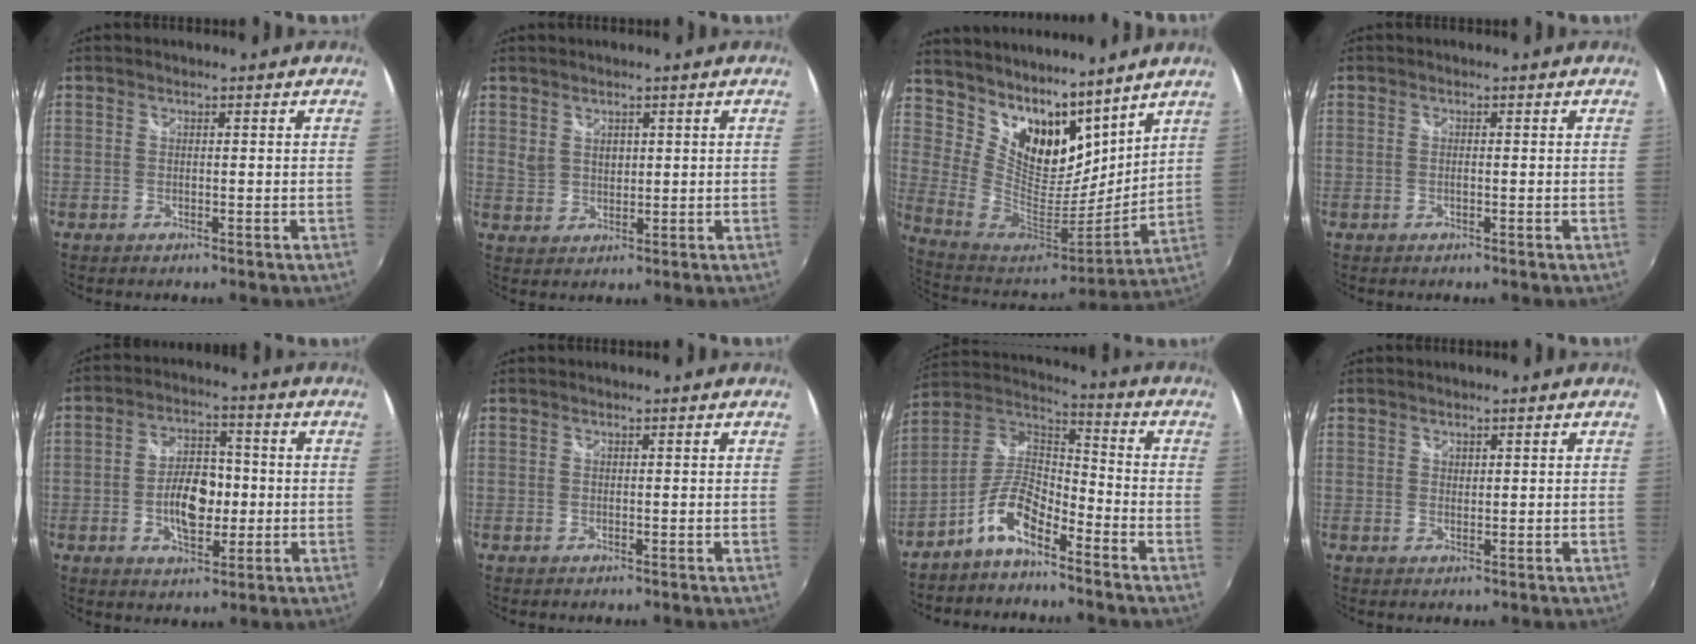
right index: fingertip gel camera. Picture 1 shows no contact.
{"total": 3.2, "force": [1.6, 2.3, 1.4], "torque": [-0.018, 0.001, 0.033]}
{"total": 19.6, "force": [14.1, 10.4, 8.8], "torque": [-0.201, -0.006, 0.270]}
{"total": 0.8, "force": [-0.2, 0.1, 0.7], "torque": [-0.015, 0.002, -0.005]}
{"total": 9.8, "force": [-1.6, 5.3, 8.1], "torque": [-0.146, 0.013, -0.022]}
{"total": 0.0}
{"total": 9.5, "force": [-6.0, 3.4, 6.5], "torque": [-0.147, 0.024, -0.119]}
{"total": 0.9, "force": [0.6, 0.7, 0.2], "torque": [0.000, 0.001, 0.009]}